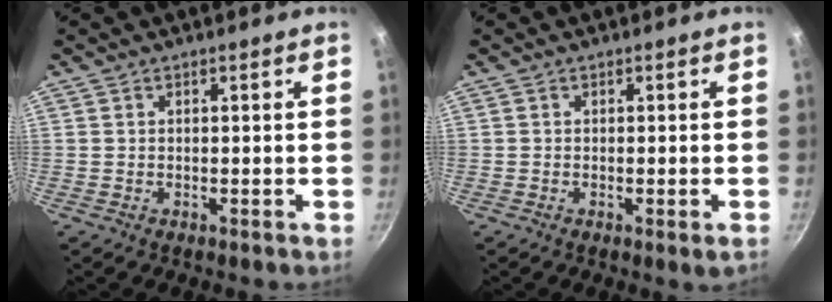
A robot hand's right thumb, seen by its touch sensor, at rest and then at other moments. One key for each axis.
{"total": 1.4, "fx": -0.4, "fy": 0.1, "fz": 1.3, "tx": -0.024, "ty": -0.003, "tz": -0.009}